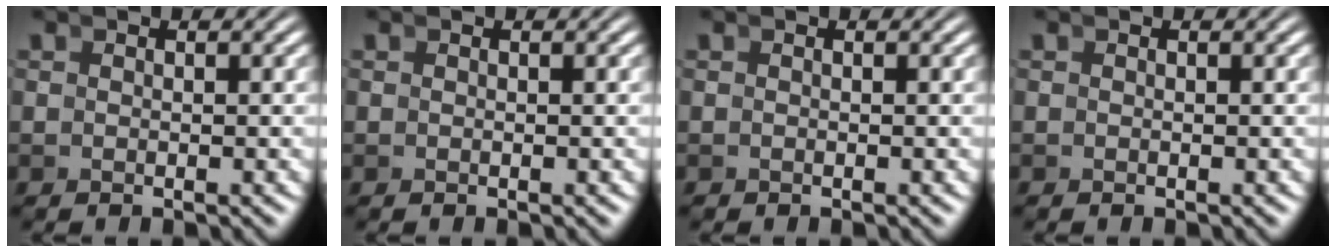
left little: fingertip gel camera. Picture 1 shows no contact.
{"total": 0.0}
{"total": 0.6, "force": [-0.2, 0.5, 0.0], "torque": [-0.004, -0.005, -0.003]}
{"total": 0.0}